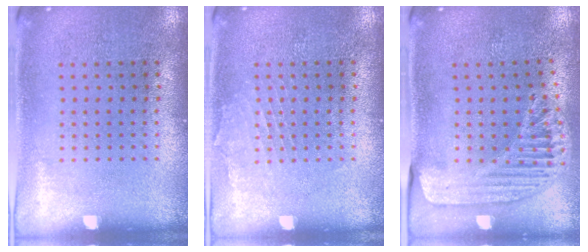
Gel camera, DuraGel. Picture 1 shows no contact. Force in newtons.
{"total": 1.0, "press": 1.0, "slide": 0.1}
{"total": 1.5, "press": 1.5, "slide": 0.2}